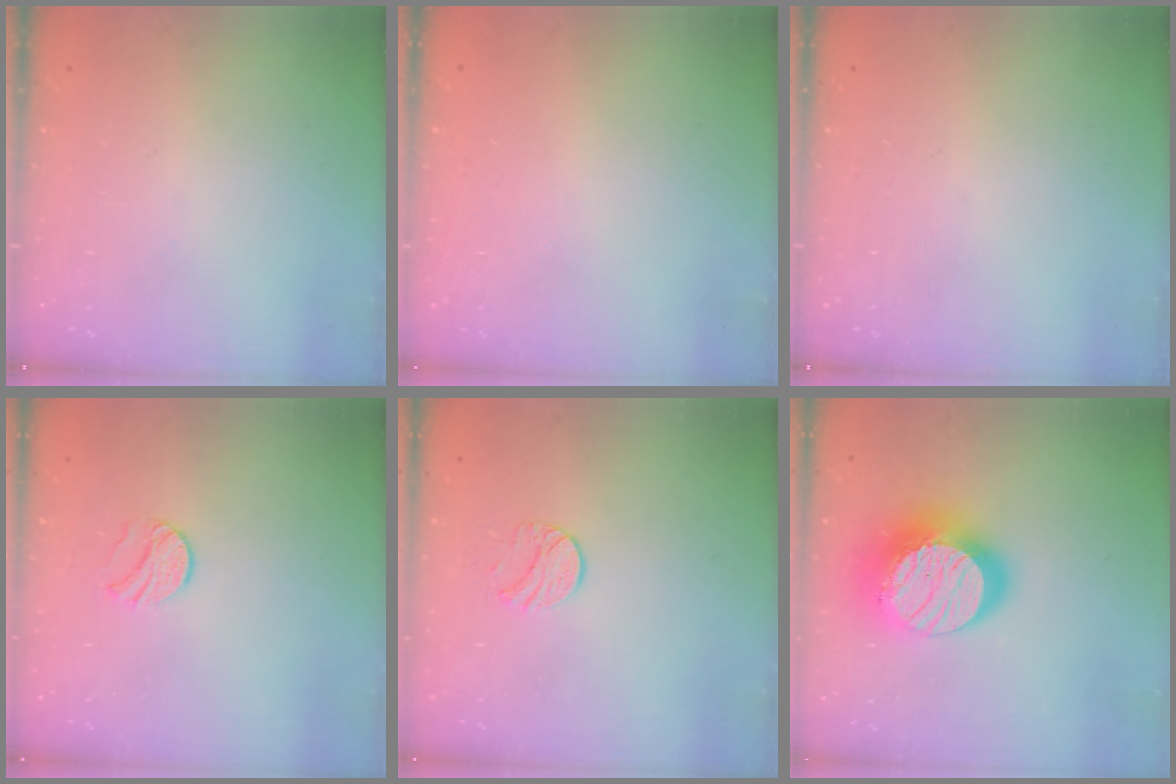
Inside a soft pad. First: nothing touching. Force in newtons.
{"total": 0.6, "press": 0.6, "slide": 0.1}
{"total": 0.0}
{"total": 9.4, "press": 9.4, "slide": 0.5}
{"total": 7.3, "press": 7.3, "slide": 0.6}
{"total": 22.4, "press": 22.3, "slide": 1.7}